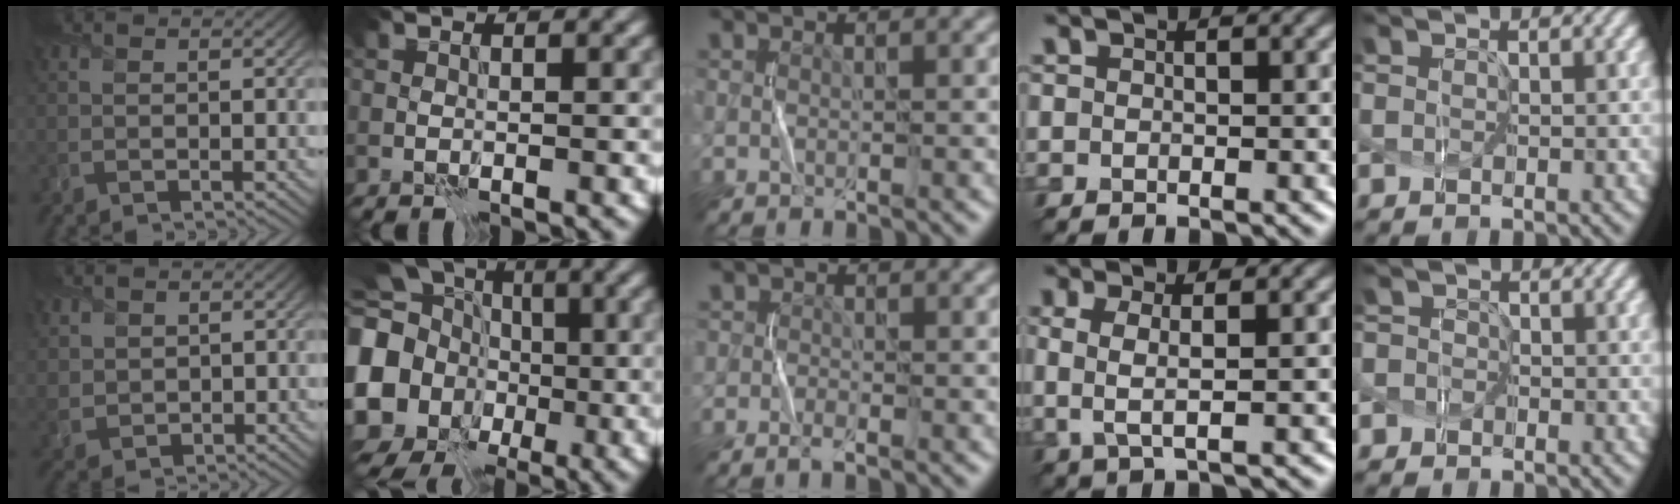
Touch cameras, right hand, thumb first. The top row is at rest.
{"thumb": {"total": 2.9, "force": [1.7, 2.2, 0.6], "torque": [-0.030, -0.003, 0.041]}, "index": {"total": 18.7, "force": [-1.9, 17.0, 7.6], "torque": [-0.191, -0.006, -0.073]}, "middle": {"total": 1.0, "force": [-0.6, 0.5, 0.7], "torque": [-0.012, 0.000, -0.014]}, "ring": {"total": 2.7, "force": [0.3, 0.8, 2.5], "torque": [-0.058, -0.004, 0.007]}, "little": {"total": 1.8, "force": [-1.0, 1.5, 0.1], "torque": [0.007, 0.013, -0.031]}}